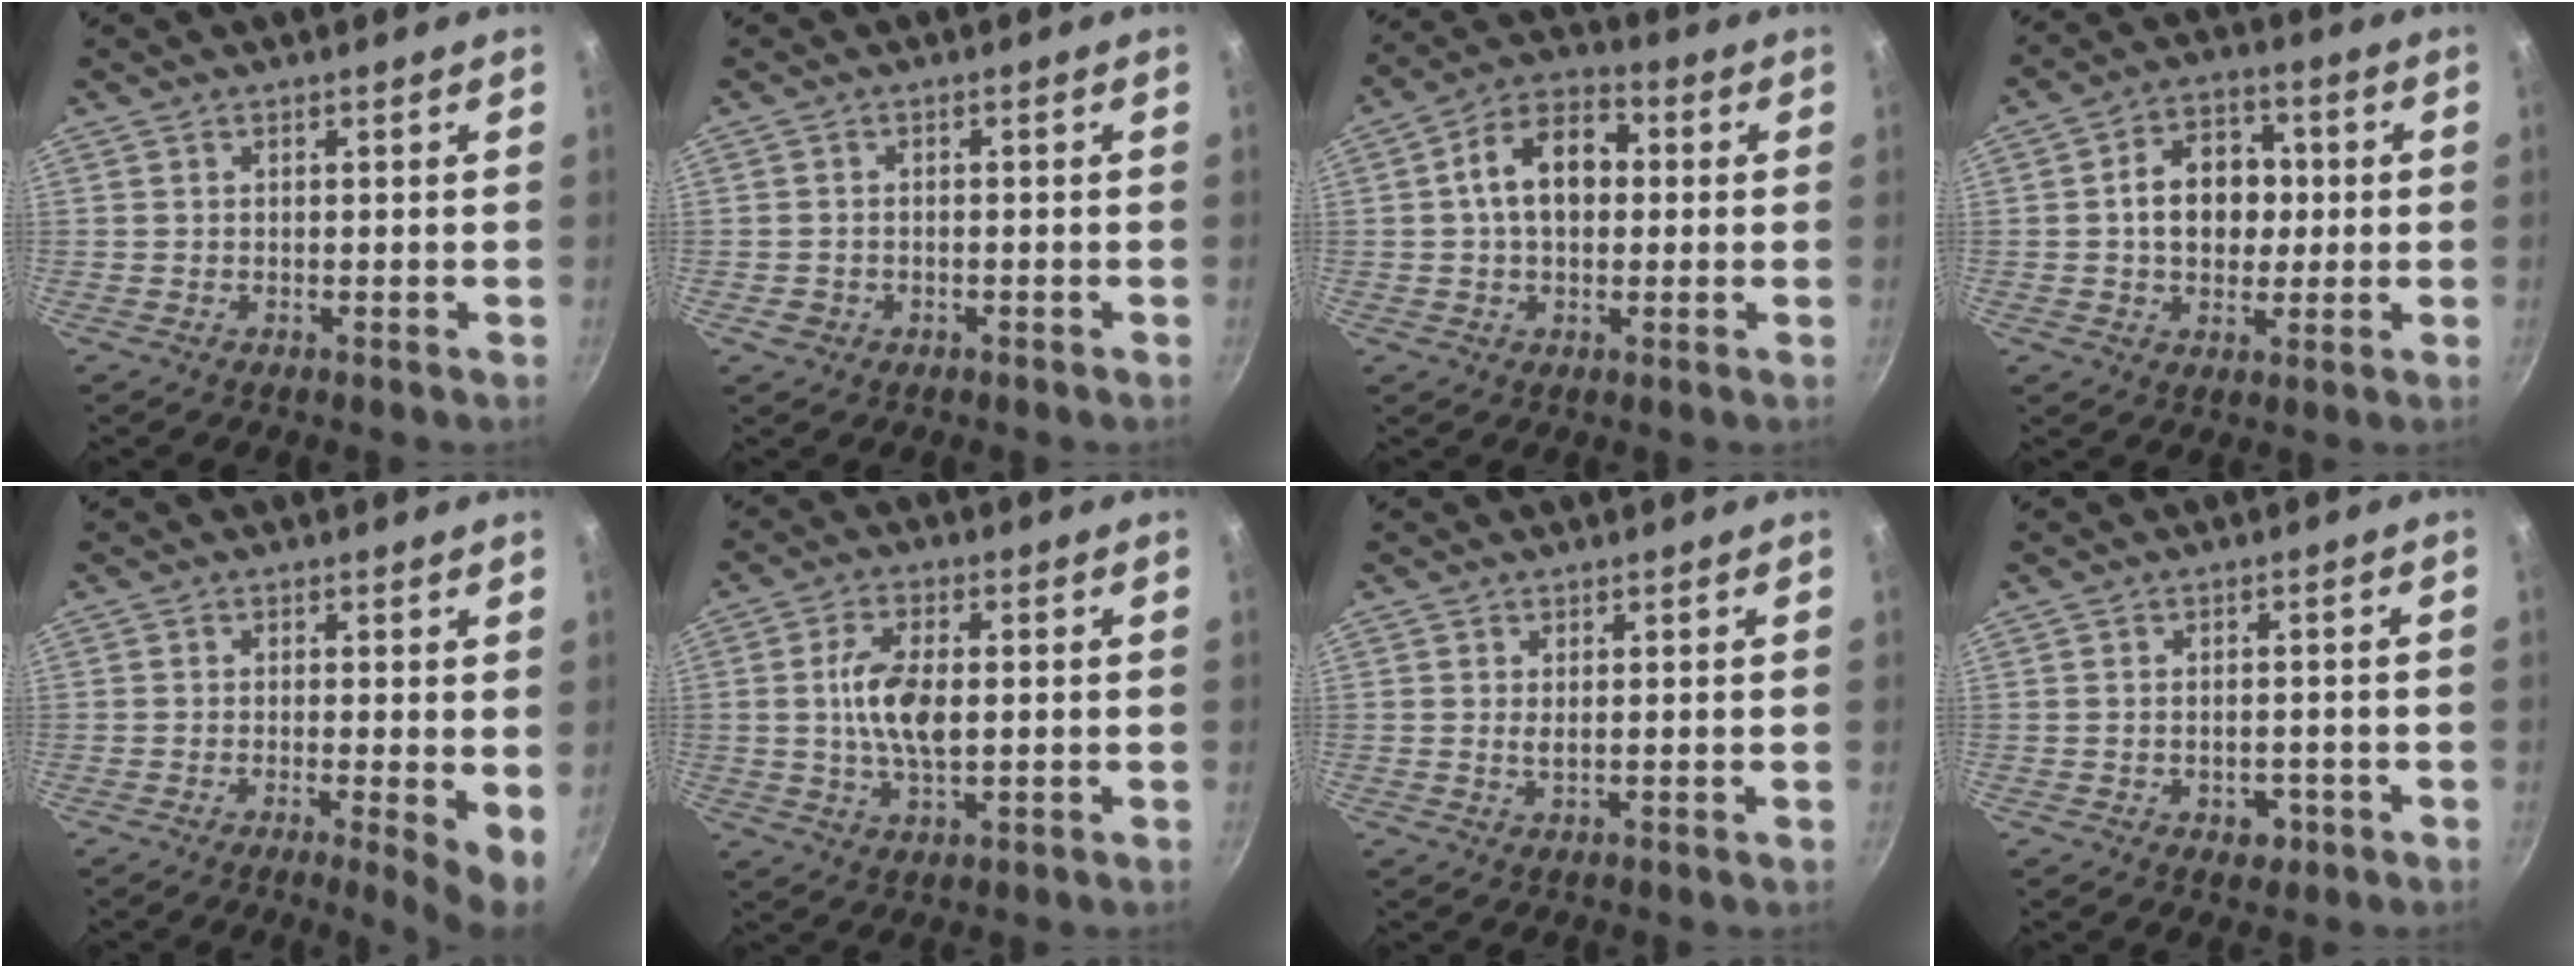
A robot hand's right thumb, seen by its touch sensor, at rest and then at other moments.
{"total": 2.3, "force": [-0.9, 1.8, 1.0], "torque": [-0.018, 0.010, -0.008]}
{"total": 11.8, "force": [1.2, 8.0, 8.7], "torque": [-0.111, 0.030, 0.005]}
{"total": 11.5, "force": [0.7, 8.7, 7.4], "torque": [-0.079, 0.016, 0.002]}
{"total": 5.7, "force": [-0.6, 0.9, 5.6], "torque": [-0.078, -0.015, -0.009]}
{"total": 9.2, "force": [0.5, 4.4, 8.0], "torque": [-0.154, 0.008, 0.010]}
{"total": 1.2, "force": [0.3, 0.3, 1.1], "torque": [-0.022, -0.005, 0.006]}
{"total": 3.4, "force": [-1.4, 2.3, 2.1], "torque": [-0.020, 0.010, -0.012]}